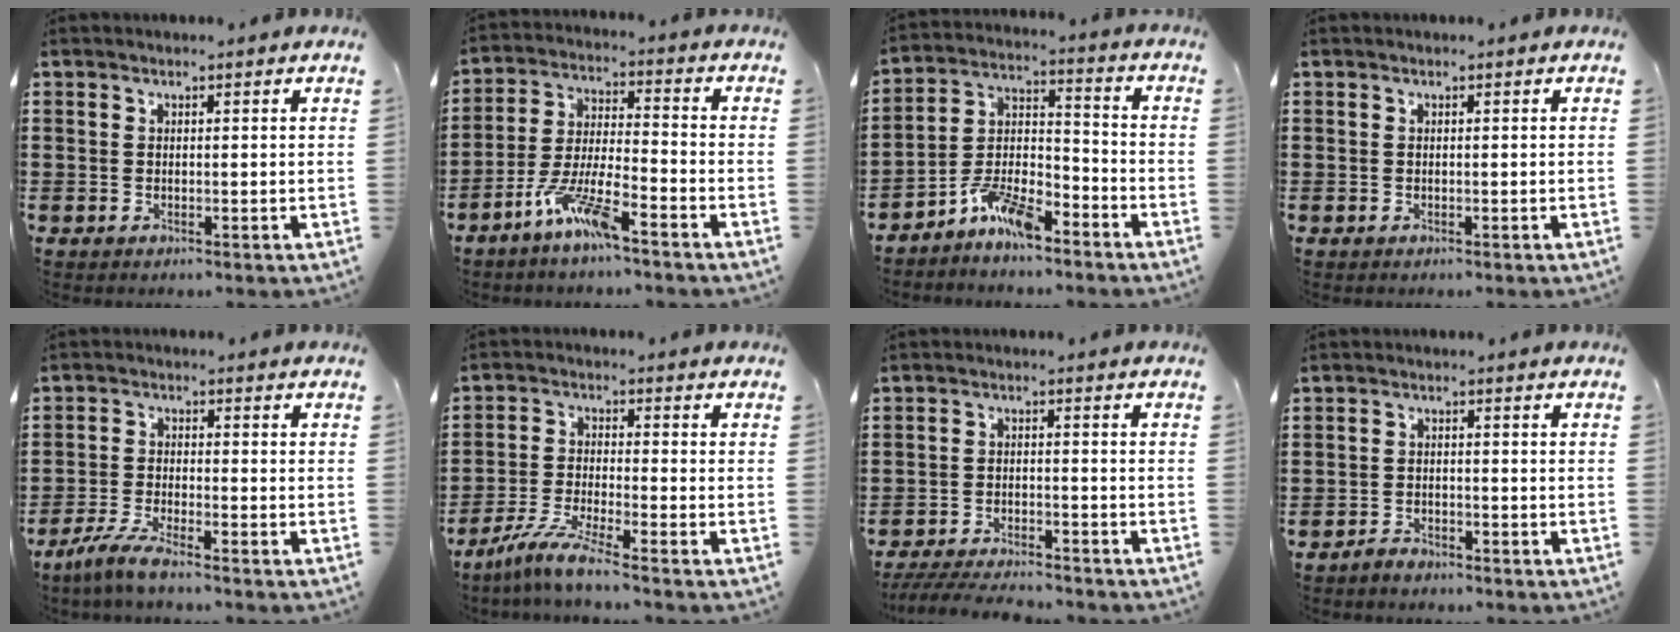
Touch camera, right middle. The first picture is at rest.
{"total": 8.3, "force": [-5.9, 1.1, 5.8], "torque": [-0.130, -0.007, -0.114]}
{"total": 7.8, "force": [-6.6, 1.9, 3.7], "torque": [-0.082, 0.007, -0.128]}
{"total": 0.0}
{"total": 4.6, "force": [-3.9, 0.1, 2.5], "torque": [-0.063, -0.014, -0.078]}
{"total": 5.9, "force": [-5.0, -0.2, 3.2], "torque": [-0.079, -0.020, -0.098]}
{"total": 4.8, "force": [-4.6, 0.4, 1.2], "torque": [-0.024, -0.002, -0.093]}
{"total": 1.9, "force": [-1.8, 0.6, 0.2], "torque": [-0.010, 0.002, -0.038]}